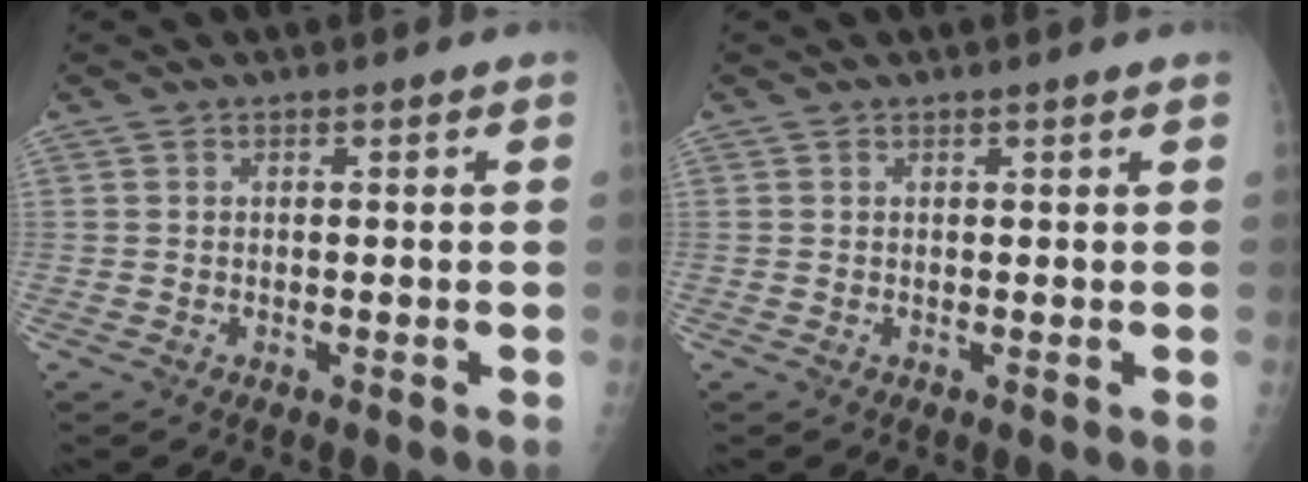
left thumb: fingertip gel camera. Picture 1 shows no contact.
{"total": 0.8, "force": [0.6, -0.1, 0.4], "torque": [-0.010, 0.001, 0.012]}